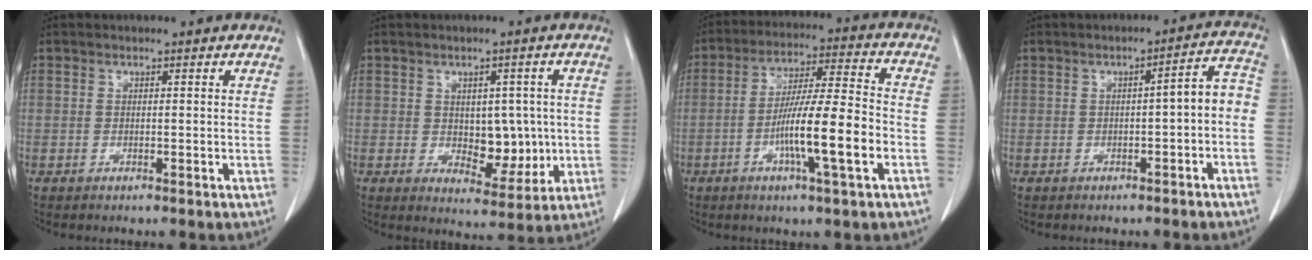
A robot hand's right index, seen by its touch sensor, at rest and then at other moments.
{"total": 7.2, "force": [-0.1, 4.1, 5.9], "torque": [-0.069, 0.001, 0.012]}
{"total": 13.1, "force": [-4.0, 0.4, 12.4], "torque": [-0.218, -0.001, -0.072]}
{"total": 4.9, "force": [-1.0, 0.9, 4.7], "torque": [-0.053, 0.028, -0.016]}